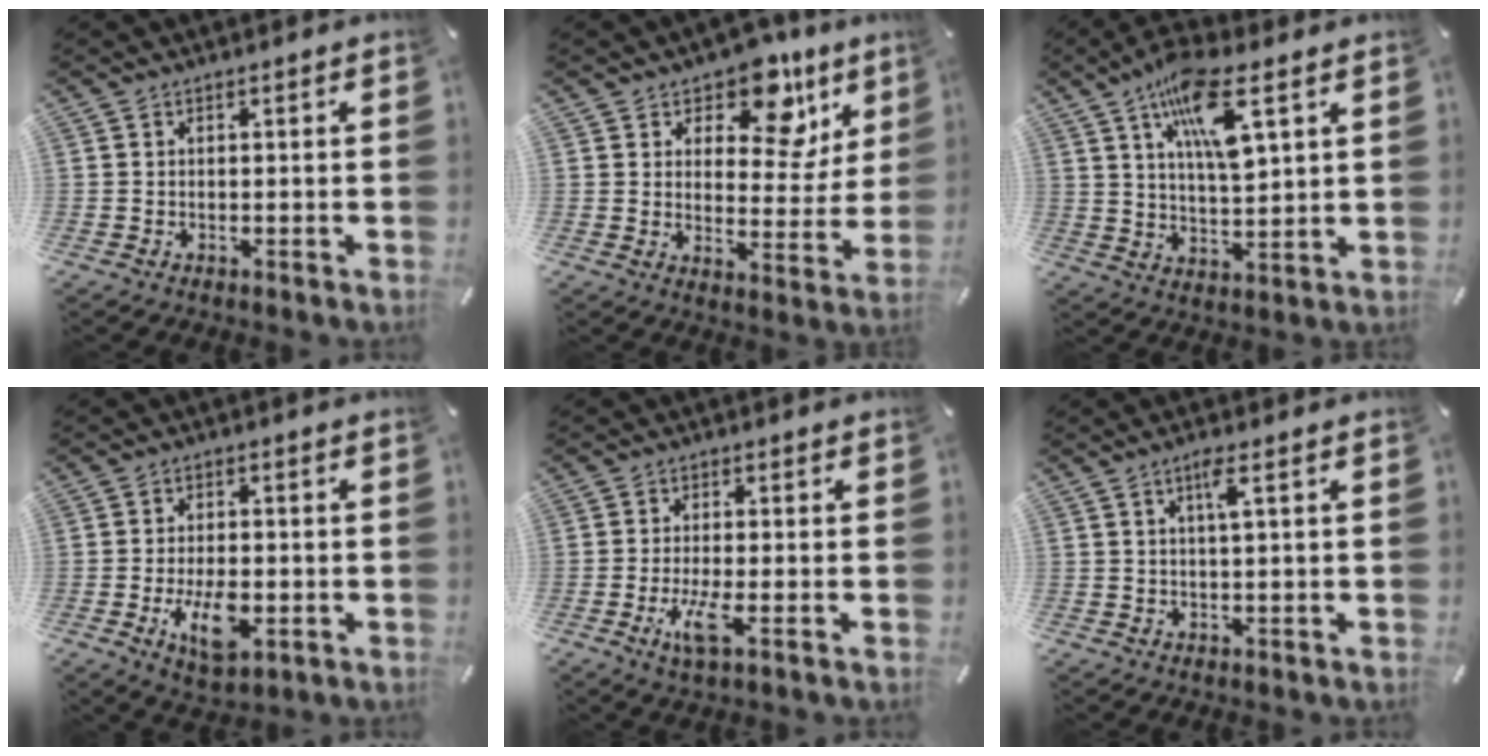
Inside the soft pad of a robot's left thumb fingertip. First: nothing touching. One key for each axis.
{"total": 13.7, "fx": 8.8, "fy": 7.5, "fz": 7.3, "tx": -0.098, "ty": -0.061, "tz": 0.151}
{"total": 13.1, "fx": 6.9, "fy": 4.1, "fz": 10.4, "tx": -0.188, "ty": -0.015, "tz": 0.117}
{"total": 8.6, "fx": -2.5, "fy": 4.4, "fz": 7.0, "tx": -0.127, "ty": -0.005, "tz": -0.043}
{"total": 6.4, "fx": -2.0, "fy": 1.7, "fz": 5.8, "tx": -0.126, "ty": -0.017, "tz": -0.035}
{"total": 3.5, "fx": 1.2, "fy": 0.2, "fz": 3.3, "tx": -0.067, "ty": 0.001, "tz": 0.018}